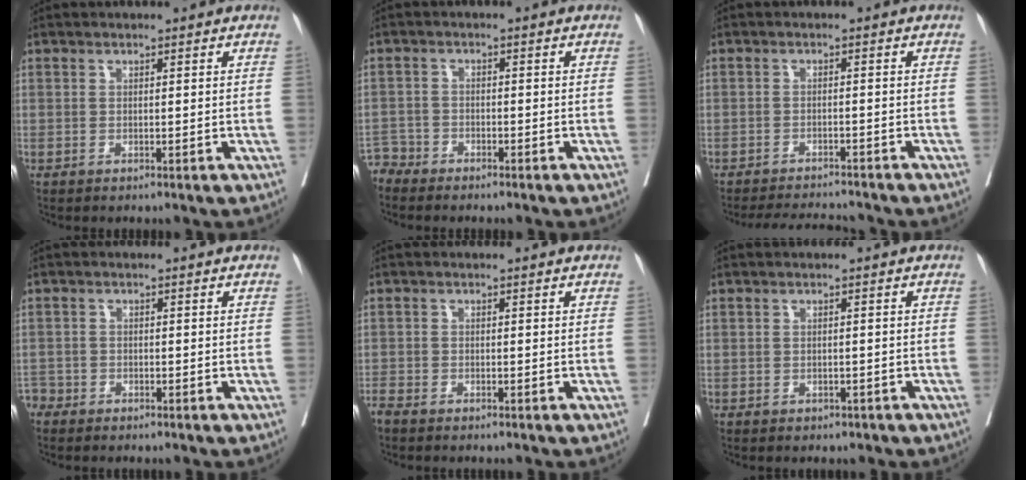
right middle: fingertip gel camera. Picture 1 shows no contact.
{"total": 2.9, "force": [-2.7, 0.7, -0.8], "torque": [0.017, -0.004, -0.054]}
{"total": 6.0, "force": [-5.9, 0.2, 0.9], "torque": [-0.011, -0.005, -0.091]}
{"total": 2.2, "force": [-1.9, 1.2, -0.2], "torque": [-0.004, 0.004, -0.037]}
{"total": 2.4, "force": [-2.2, 0.6, 1.0], "torque": [-0.022, -0.005, -0.036]}
{"total": 2.8, "force": [-2.1, 1.7, 0.9], "torque": [-0.017, 0.004, -0.016]}